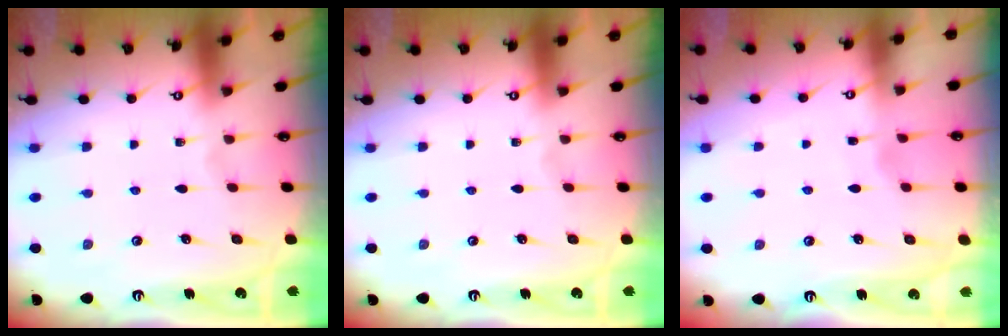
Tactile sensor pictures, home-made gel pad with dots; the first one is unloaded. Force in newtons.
{"total": 0.0}
{"total": 2.2, "press": 2.2, "slide": 0.3}